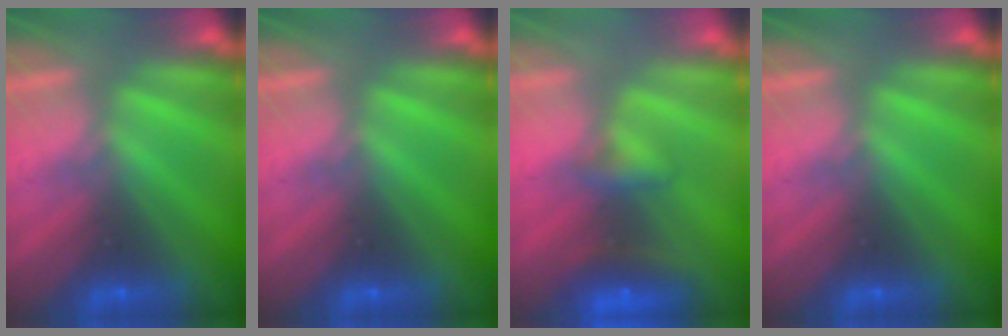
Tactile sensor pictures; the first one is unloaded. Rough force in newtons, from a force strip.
{"total": 0.0}
{"total": 9.3}
{"total": 0.0}